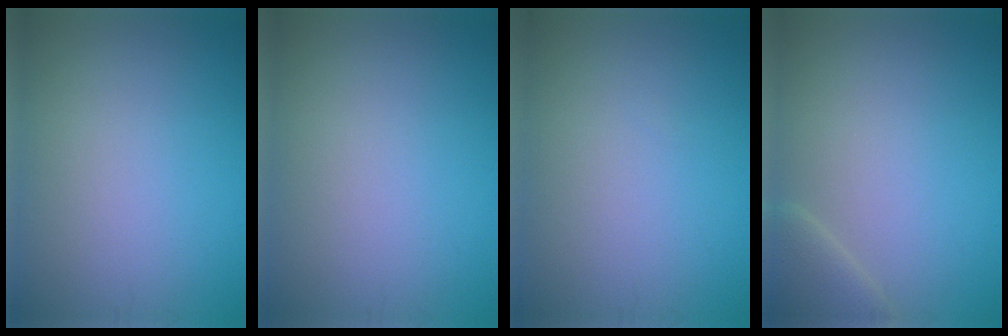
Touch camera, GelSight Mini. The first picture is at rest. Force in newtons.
{"total": 0.0}
{"total": 0.0}
{"total": 2.5, "press": 2.5, "slide": 0.2}